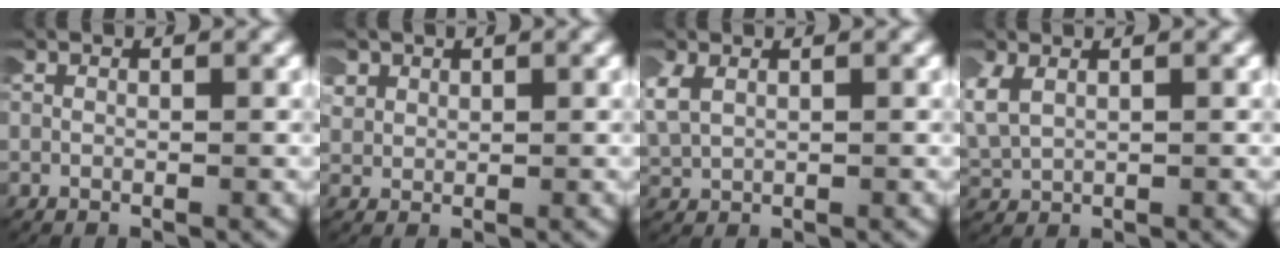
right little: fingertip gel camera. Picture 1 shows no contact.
{"total": 2.2, "force": [1.0, 1.7, 0.9], "torque": [-0.037, -0.002, 0.021]}
{"total": 2.7, "force": [1.1, 2.0, 1.4], "torque": [-0.054, 0.001, 0.027]}
{"total": 3.6, "force": [1.1, 2.9, 1.9], "torque": [-0.066, -0.001, 0.027]}